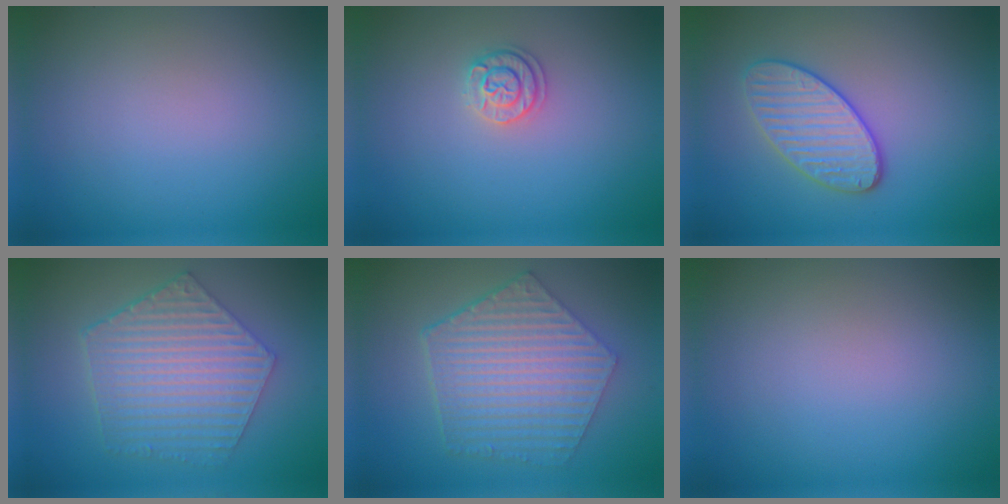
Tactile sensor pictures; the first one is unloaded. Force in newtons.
{"total": 1.7, "press": 1.7, "slide": 0.5}
{"total": 3.5, "press": 3.4, "slide": 0.8}
{"total": 6.5, "press": 4.7, "slide": 4.5}
{"total": 6.9, "press": 5.0, "slide": 4.8}
{"total": 0.0}